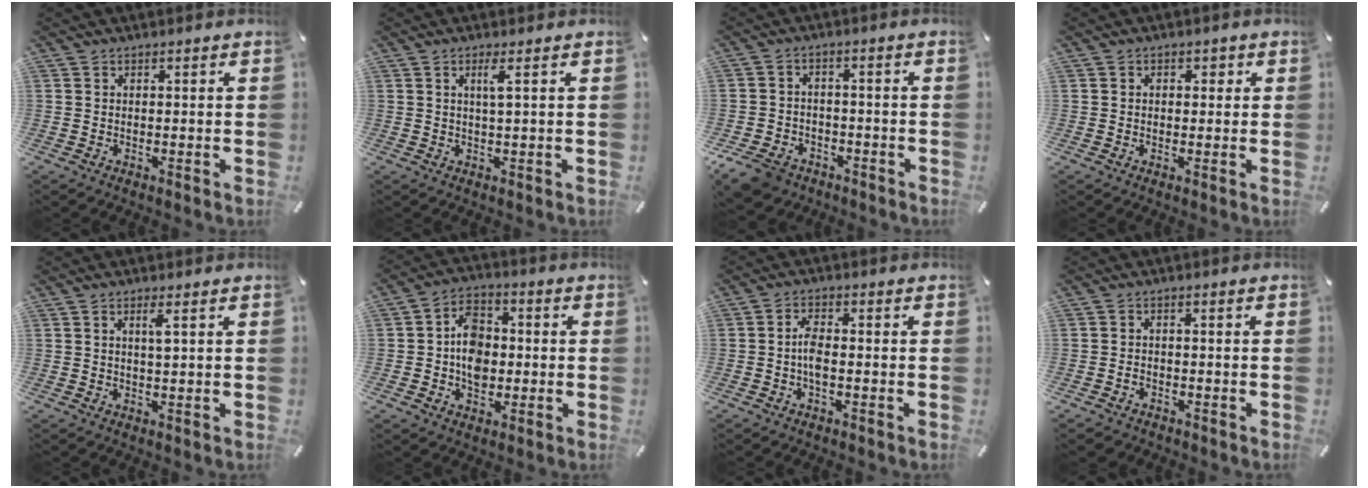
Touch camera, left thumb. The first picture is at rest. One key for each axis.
{"total": 2.8, "fx": 0.9, "fy": 0.0, "fz": 2.7, "tx": -0.055, "ty": -0.001, "tz": 0.013}
{"total": 7.2, "fx": -5.2, "fy": 4.4, "fz": 2.3, "tx": -0.057, "ty": 0.023, "tz": -0.100}
{"total": 1.6, "fx": 0.0, "fy": 1.5, "fz": 0.7, "tx": -0.009, "ty": 0.005, "tz": -0.006}
{"total": 2.5, "fx": 0.8, "fy": 0.2, "fz": 2.4, "tx": -0.041, "ty": -0.003, "tz": 0.009}
{"total": 9.2, "fx": -1.0, "fy": 7.4, "fz": 5.4, "tx": -0.098, "ty": 0.017, "tz": -0.014}
{"total": 4.1, "fx": -0.9, "fy": 1.7, "fz": 3.7, "tx": -0.072, "ty": 0.005, "tz": -0.018}
{"total": 2.2, "fx": -1.3, "fy": 1.5, "fz": 0.8, "tx": -0.016, "ty": 0.007, "tz": -0.027}